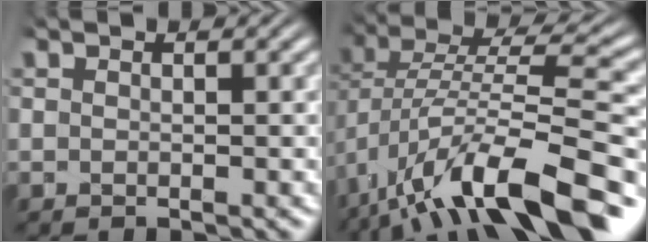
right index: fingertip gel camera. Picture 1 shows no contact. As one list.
[{"total": 9.5, "force": [-2.0, 4.5, 8.0], "torque": [-0.138, -0.012, -0.020]}]